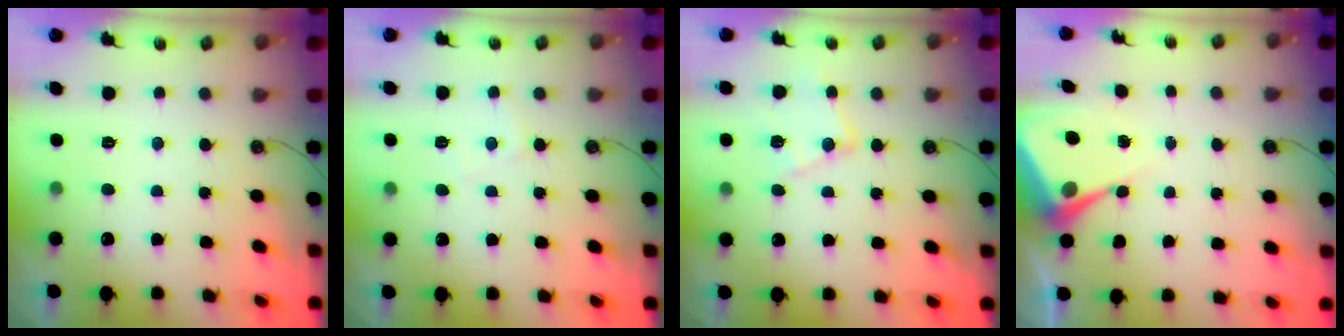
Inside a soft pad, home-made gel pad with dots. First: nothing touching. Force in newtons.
{"total": 4.8, "press": 4.8, "slide": 0.5}
{"total": 11.5, "press": 11.5, "slide": 0.6}
{"total": 6.6, "press": 6.6, "slide": 0.5}